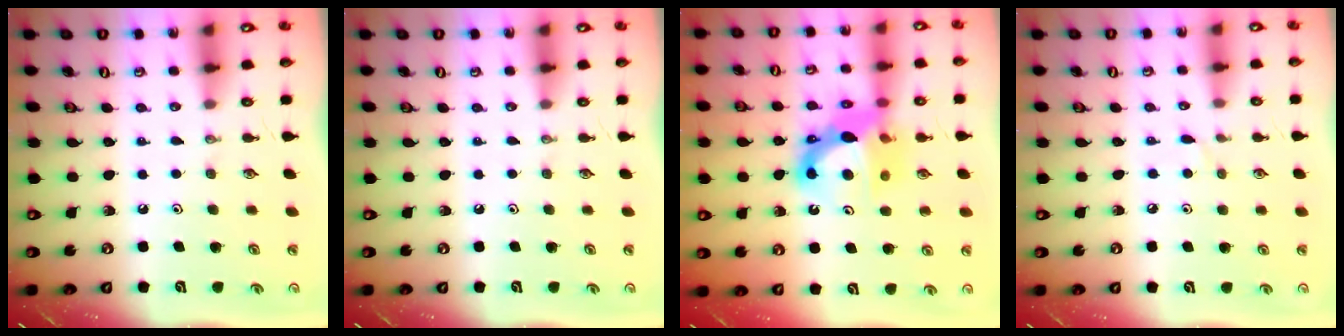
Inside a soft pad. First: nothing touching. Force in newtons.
{"total": 0.0}
{"total": 12.4, "press": 12.1, "slide": 2.9}
{"total": 3.8, "press": 3.8, "slide": 0.6}